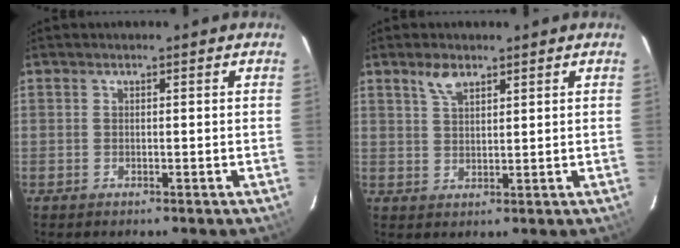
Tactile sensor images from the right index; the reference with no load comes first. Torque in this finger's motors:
{"motor_torque": [0.09, -0.01, 0.09, 0.03]}